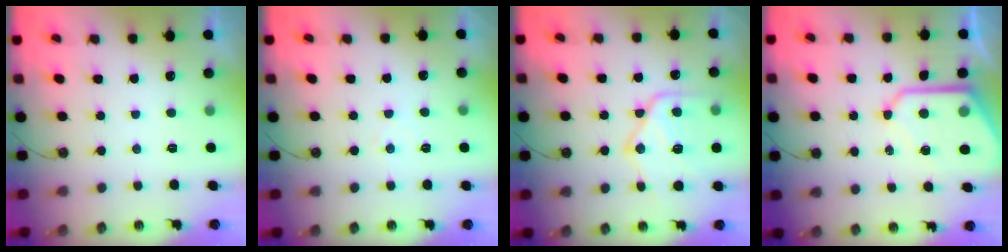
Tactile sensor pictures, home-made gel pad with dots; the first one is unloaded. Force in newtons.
{"total": 3.1, "press": 3.1, "slide": 0.5}
{"total": 17.2, "press": 17.1, "slide": 1.9}
{"total": 13.4, "press": 13.4, "slide": 1.3}